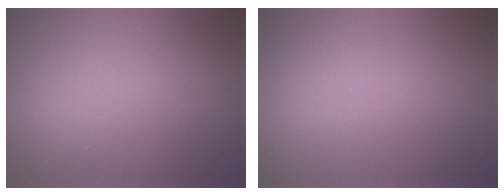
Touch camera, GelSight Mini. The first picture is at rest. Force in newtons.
{"total": 0.0}